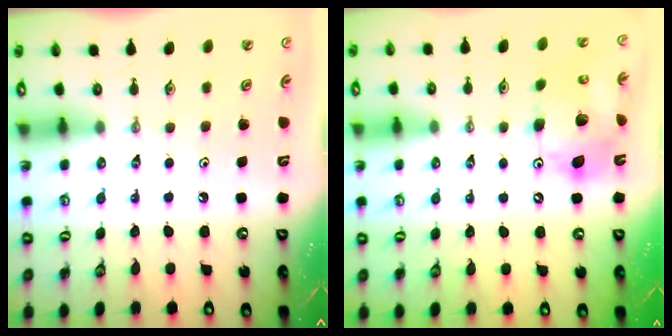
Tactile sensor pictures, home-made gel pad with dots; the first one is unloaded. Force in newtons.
{"total": 14.9, "press": 14.7, "slide": 2.6}